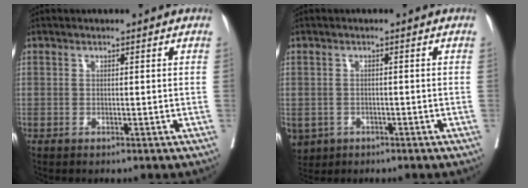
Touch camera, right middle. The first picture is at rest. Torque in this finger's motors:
{"motor_torque": [0.26, -0.27, 0.65, 0.21]}